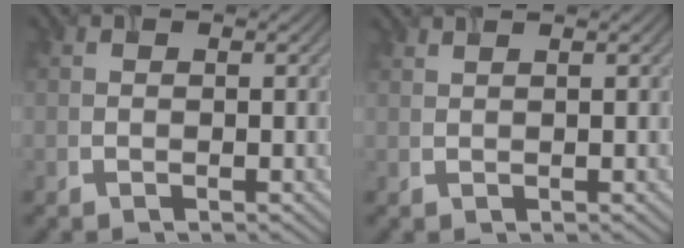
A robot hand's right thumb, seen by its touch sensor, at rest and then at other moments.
{"total": 0.9, "force": [0.4, -0.8, -0.2], "torque": [-0.002, 0.009, 0.016]}